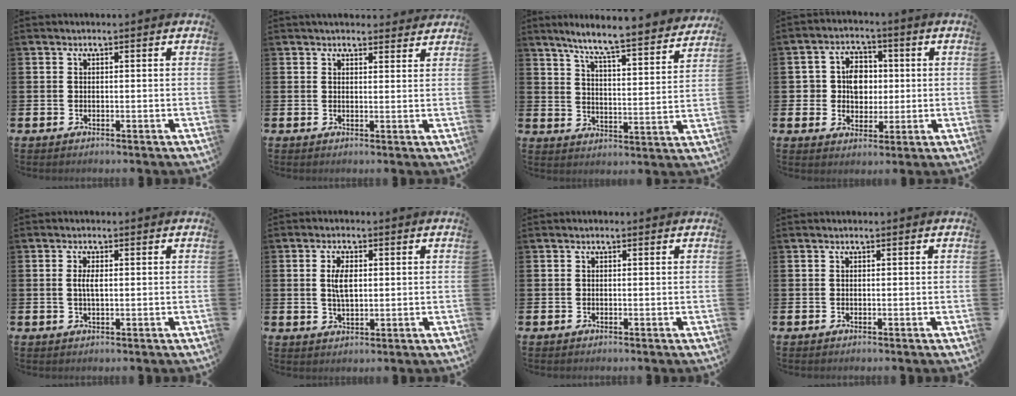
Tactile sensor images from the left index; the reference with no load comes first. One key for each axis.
{"total": 2.7, "fx": 2.6, "fy": 0.6, "fz": 0.1, "tx": 0.005, "ty": -0.014, "tz": 0.046}
{"total": 7.6, "fx": 7.0, "fy": -0.1, "fz": 3.0, "tx": -0.081, "ty": -0.052, "tz": 0.117}
{"total": 6.0, "fx": 0.9, "fy": 5.0, "fz": 3.1, "tx": -0.062, "ty": 0.013, "tz": 0.009}
{"total": 2.0, "fx": 0.3, "fy": 0.7, "fz": 1.9, "tx": -0.037, "ty": 0.003, "tz": 0.002}
{"total": 3.6, "fx": 0.8, "fy": 1.8, "fz": 3.1, "tx": -0.055, "ty": 0.005, "tz": 0.010}
{"total": 0.0}
{"total": 0.0}